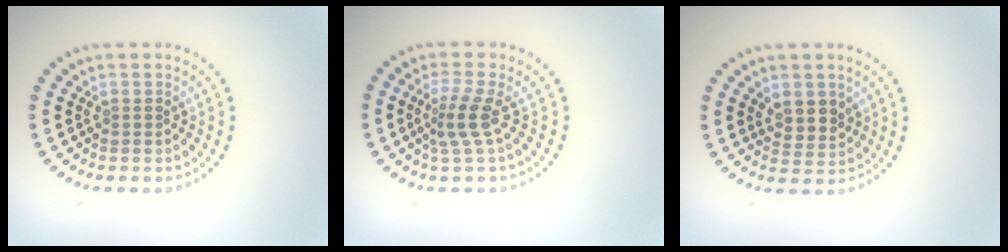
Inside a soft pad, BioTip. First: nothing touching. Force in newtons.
{"total": 2.6, "press": 1.8, "slide": 1.9}
{"total": 2.6, "press": 2.4, "slide": 1.0}